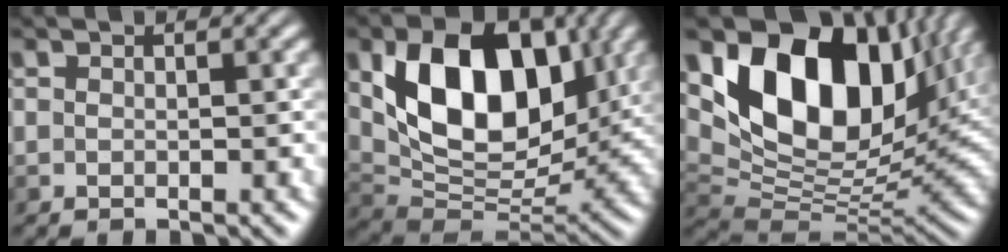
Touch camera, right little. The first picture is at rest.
{"total": 11.3, "force": [3.2, 7.2, 8.2], "torque": [-0.136, -0.002, 0.058]}
{"total": 13.3, "force": [5.4, 7.6, 9.5], "torque": [-0.161, 0.021, 0.091]}